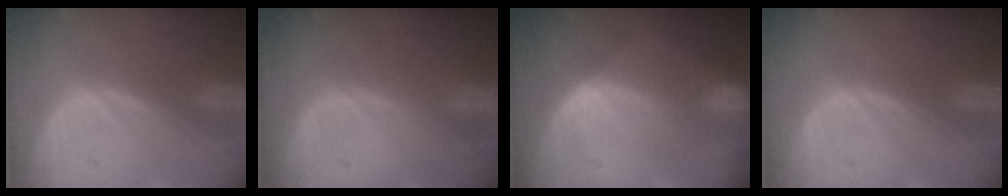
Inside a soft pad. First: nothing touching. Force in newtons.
{"total": 0.0}
{"total": 8.5, "press": 7.3, "slide": 4.4}
{"total": 0.0}